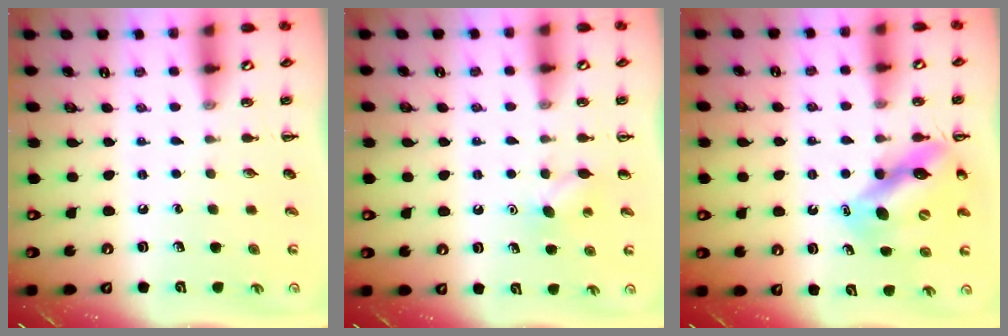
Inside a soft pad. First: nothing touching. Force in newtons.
{"total": 4.6, "press": 4.5, "slide": 1.2}
{"total": 12.5, "press": 11.9, "slide": 4.0}